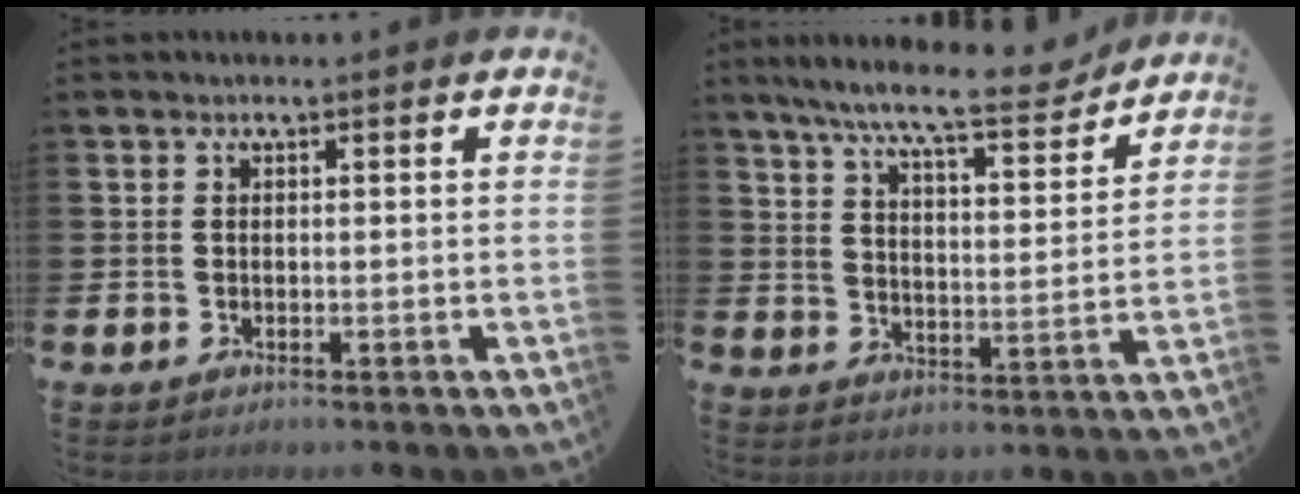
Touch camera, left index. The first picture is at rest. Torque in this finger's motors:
{"motor_torque": [1.04, -1.09, 0.78, 0.21]}